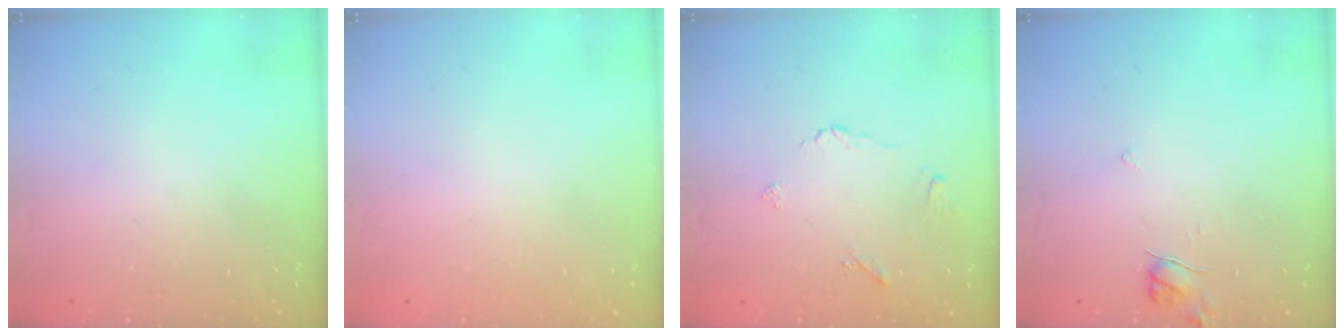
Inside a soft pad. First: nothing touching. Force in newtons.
{"total": 1.9, "press": 1.9, "slide": 0.1}
{"total": 4.3, "press": 4.3, "slide": 0.5}
{"total": 4.6, "press": 4.6, "slide": 0.5}